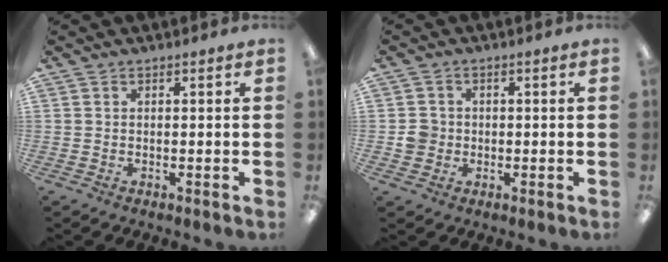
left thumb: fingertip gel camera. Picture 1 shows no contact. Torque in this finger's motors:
{"motor_torque": [-0.03, 0.04, 0.11, -0.13, 0.00]}